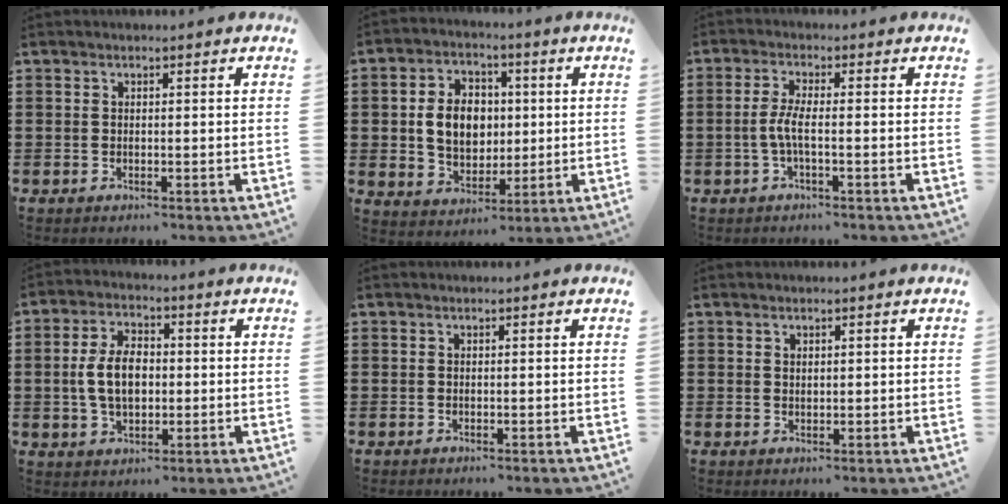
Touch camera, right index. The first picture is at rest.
{"total": 7.9, "force": [0.4, 6.1, 5.0], "torque": [-0.102, 0.011, 0.003]}
{"total": 3.6, "force": [-0.9, 0.6, 3.5], "torque": [-0.092, -0.011, -0.028]}
{"total": 7.4, "force": [-0.2, 4.5, 5.9], "torque": [-0.135, 0.008, -0.010]}
{"total": 0.0}
{"total": 0.8, "force": [0.7, 0.3, 0.2], "torque": [-0.004, 0.001, 0.014]}